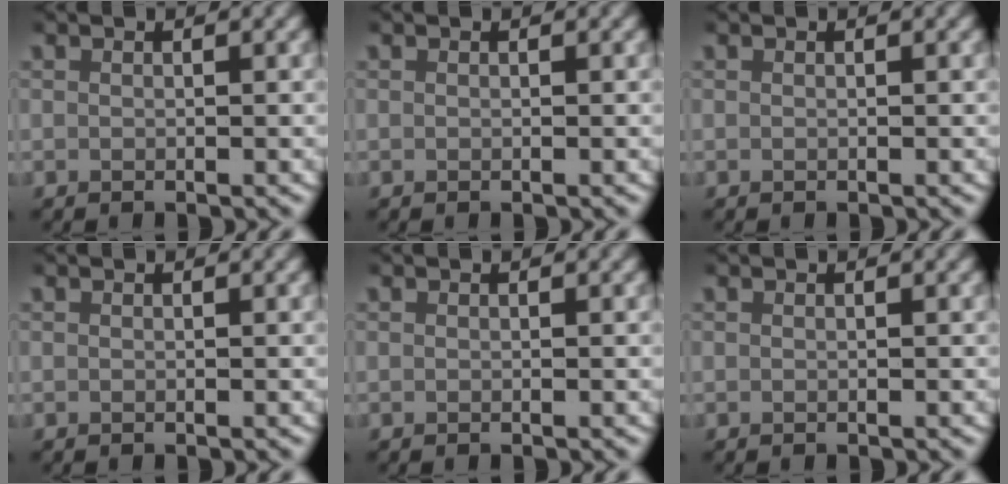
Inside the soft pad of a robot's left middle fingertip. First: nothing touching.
{"total": 0.0}
{"total": 0.0}
{"total": 0.0}
{"total": 0.0}
{"total": 0.0}